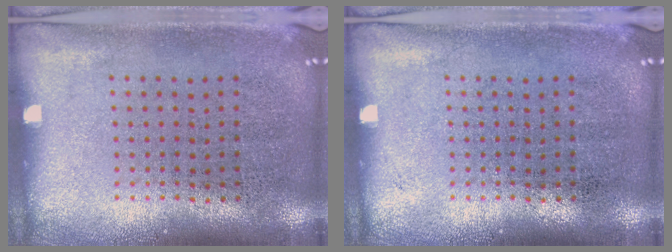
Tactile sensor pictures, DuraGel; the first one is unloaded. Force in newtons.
{"total": 0.0}